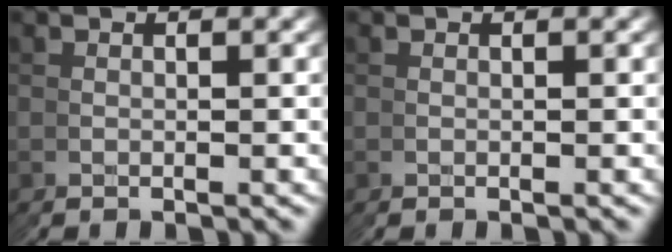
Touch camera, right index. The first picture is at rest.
{"total": 0.0}